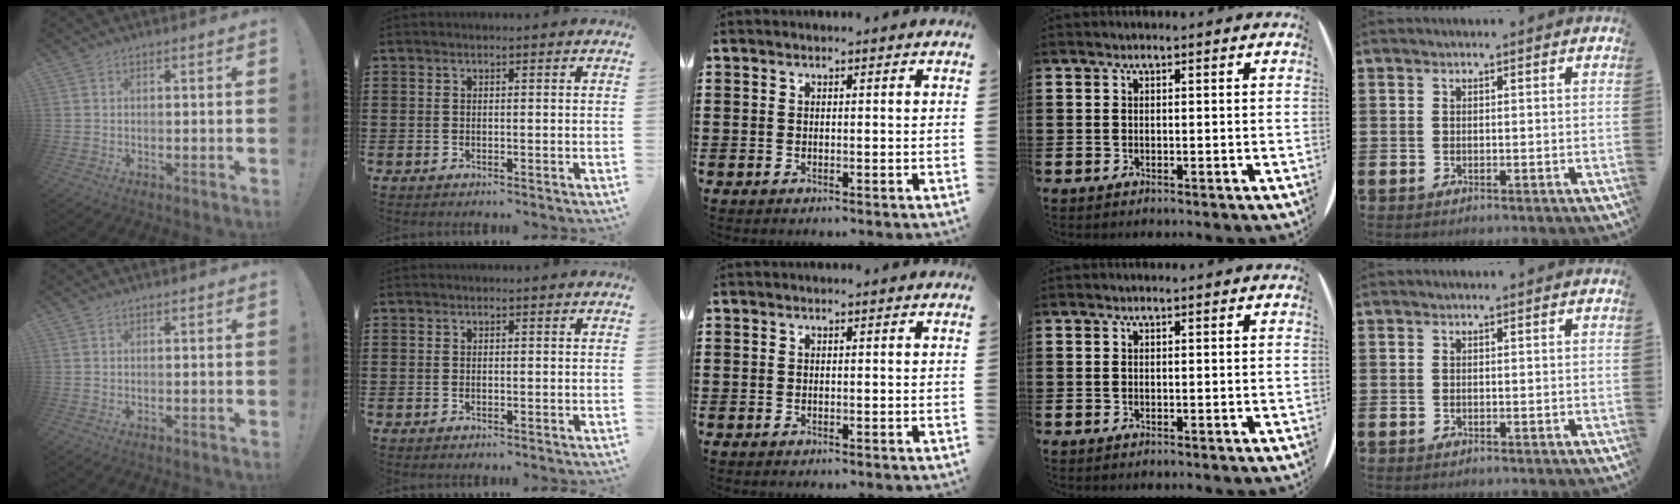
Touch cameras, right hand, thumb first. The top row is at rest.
{}